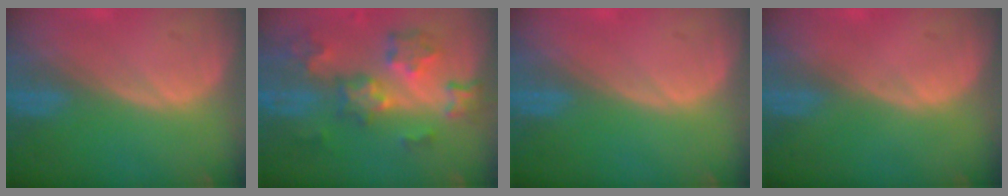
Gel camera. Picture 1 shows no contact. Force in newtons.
{"total": 9.2, "press": 8.1, "slide": 4.3}
{"total": 0.0}
{"total": 0.0}